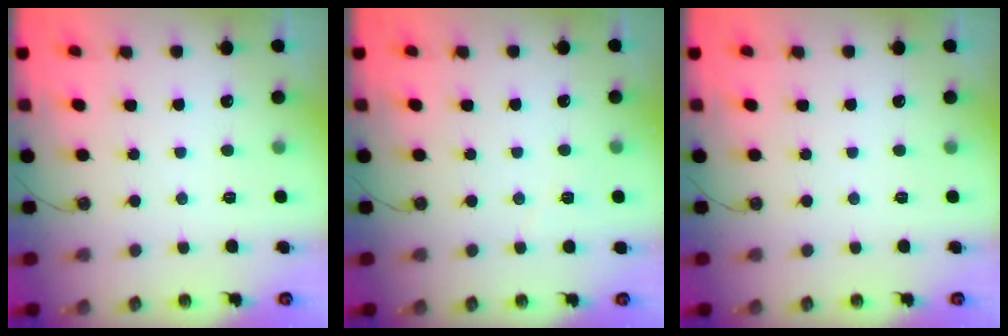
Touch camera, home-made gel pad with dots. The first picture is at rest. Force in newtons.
{"total": 2.9, "press": 2.8, "slide": 0.7}
{"total": 0.0}